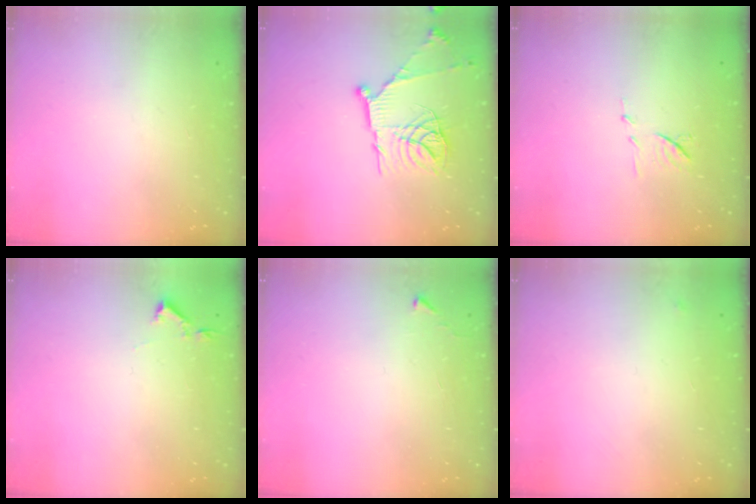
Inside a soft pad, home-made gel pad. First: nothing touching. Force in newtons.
{"total": 17.9, "press": 17.8, "slide": 1.6}
{"total": 7.0, "press": 7.0, "slide": 0.6}
{"total": 2.9, "press": 2.9, "slide": 0.5}
{"total": 2.7, "press": 2.6, "slide": 0.4}
{"total": 2.5, "press": 2.4, "slide": 0.4}